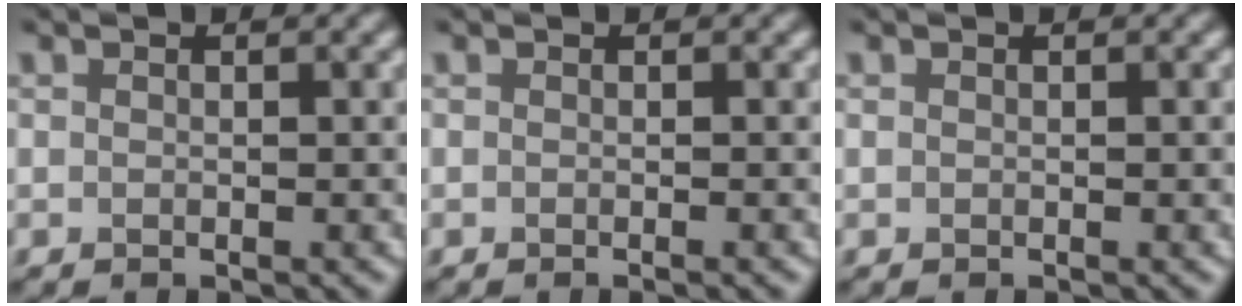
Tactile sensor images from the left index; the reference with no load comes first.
{"total": 0.8, "force": [-0.2, 0.3, 0.7], "torque": [-0.003, -0.004, -0.007]}
{"total": 0.6, "force": [0.0, 0.2, 0.5], "torque": [-0.006, -0.001, 0.002]}